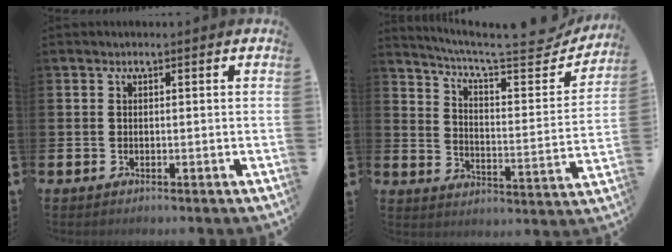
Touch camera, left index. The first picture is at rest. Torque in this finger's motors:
{"motor_torque": [0.82, -1.32, 0.58, 0.15]}